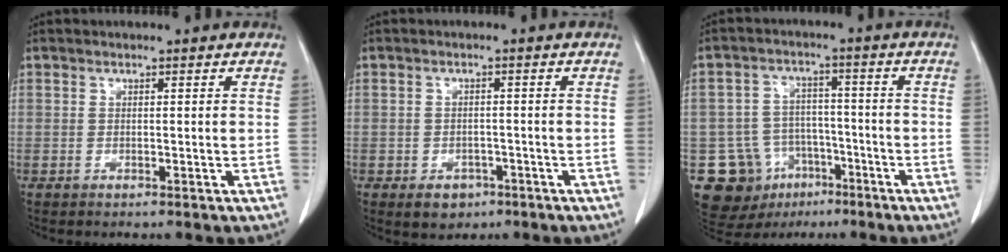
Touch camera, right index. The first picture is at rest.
{"total": 3.5, "force": [-1.9, 2.6, 1.4], "torque": [-0.014, 0.005, -0.016]}
{"total": 12.2, "force": [-6.1, 10.0, 3.5], "torque": [-0.068, 0.037, -0.083]}